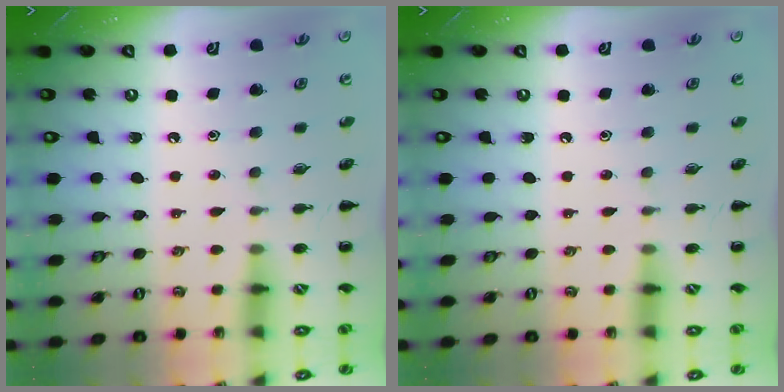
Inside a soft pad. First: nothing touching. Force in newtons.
{"total": 0.0}